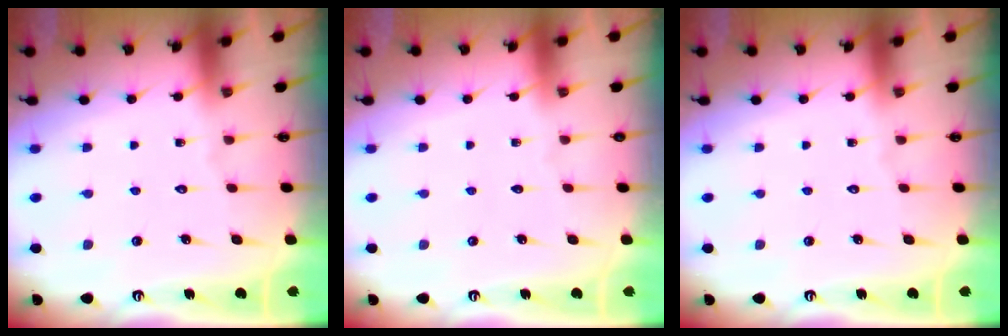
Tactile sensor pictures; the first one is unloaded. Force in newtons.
{"total": 0.0}
{"total": 0.0}